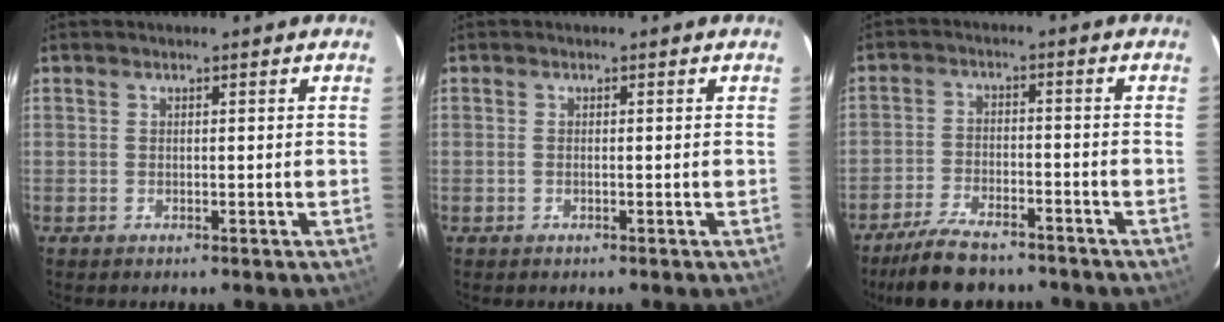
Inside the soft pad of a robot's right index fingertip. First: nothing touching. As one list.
[{"total": 0.0}, {"total": 11.4, "force": [-9.5, 3.9, 5.0], "torque": [-0.119, -0.006, -0.153]}]